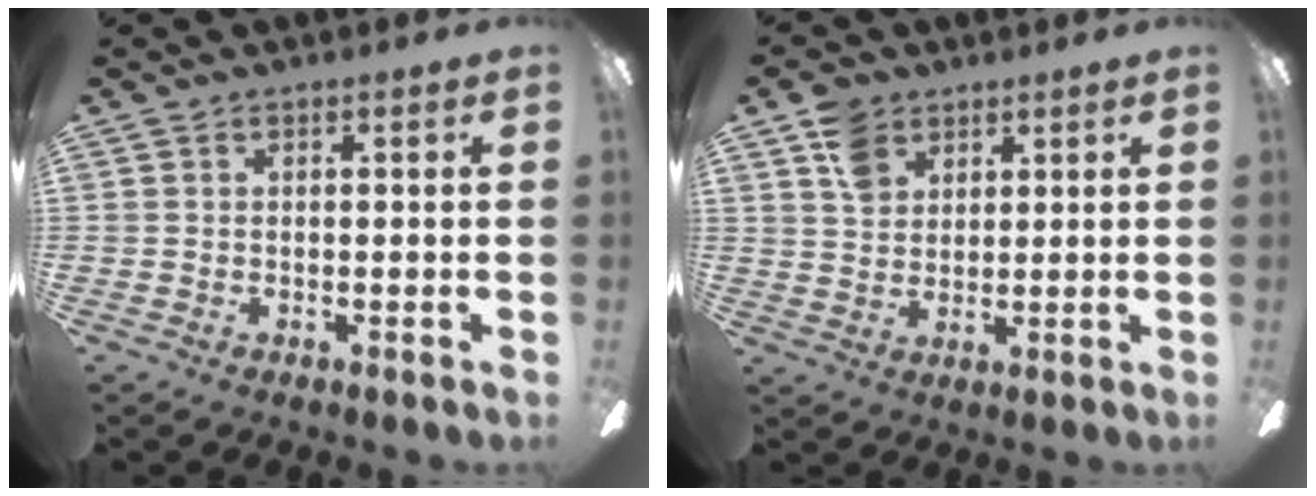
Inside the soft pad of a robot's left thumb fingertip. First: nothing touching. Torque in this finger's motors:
{"motor_torque": [0.10, -0.09, -0.16, 0.03, 0.02]}